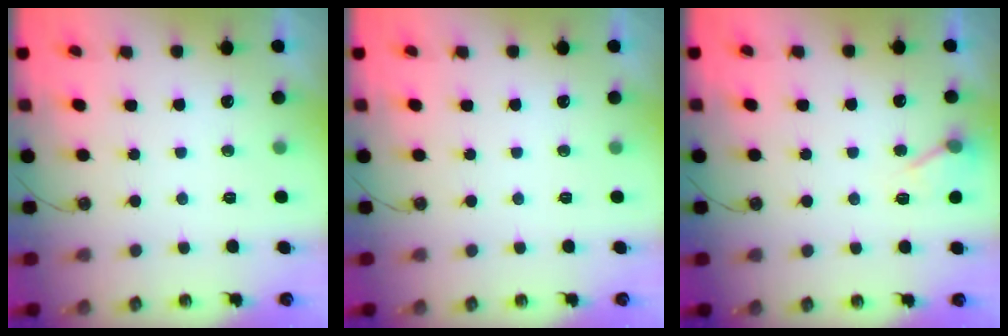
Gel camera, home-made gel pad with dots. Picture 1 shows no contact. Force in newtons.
{"total": 0.0}
{"total": 6.1, "press": 6.0, "slide": 0.9}